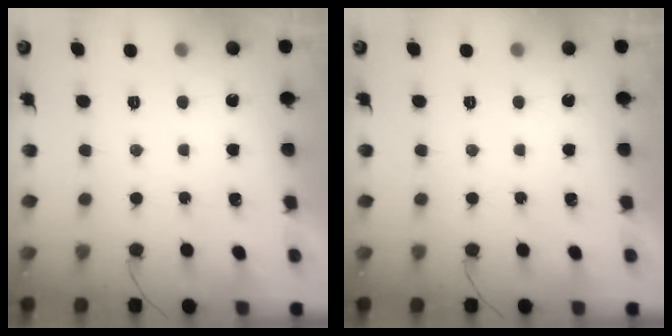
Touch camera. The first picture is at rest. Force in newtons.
{"total": 0.0}